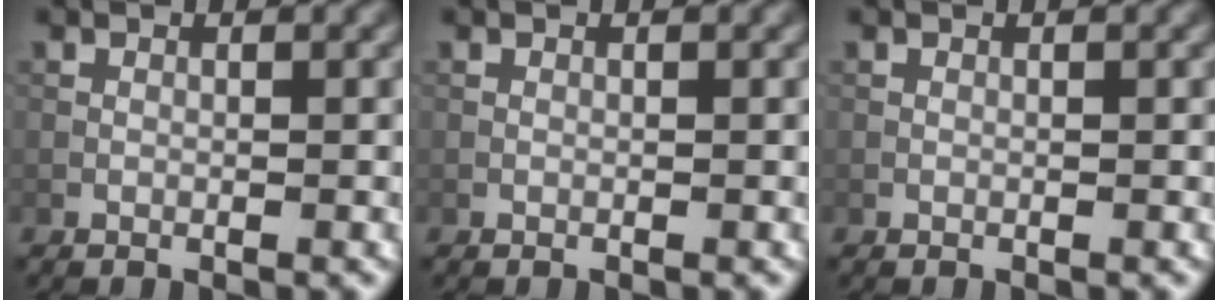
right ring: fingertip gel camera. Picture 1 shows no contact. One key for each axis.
{"total": 0.0}
{"total": 0.0}